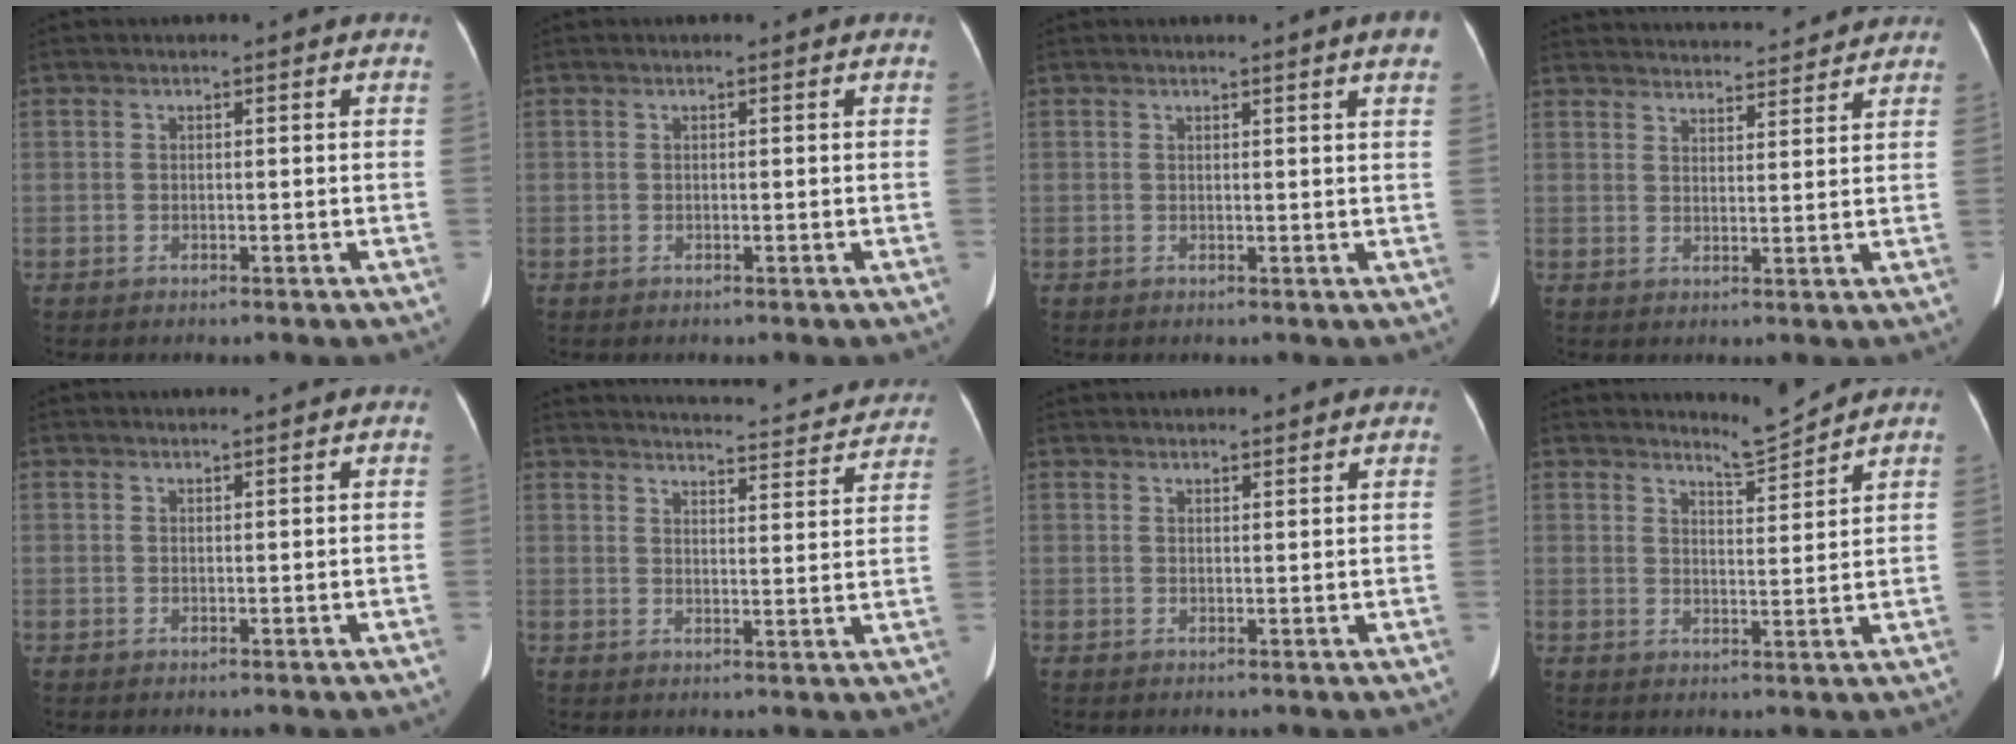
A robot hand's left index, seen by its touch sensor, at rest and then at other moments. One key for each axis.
{"total": 0.0}
{"total": 3.8, "fx": 2.7, "fy": -0.2, "fz": 2.7, "tx": -0.029, "ty": -0.010, "tz": 0.020}
{"total": 16.5, "fx": 15.9, "fy": 2.1, "fz": 4.0, "tx": -0.057, "ty": 0.017, "tz": 0.218}
{"total": 2.3, "fx": 2.2, "fy": -0.1, "fz": 0.8, "tx": -0.009, "ty": 0.002, "tz": 0.027}
{"total": 21.7, "fx": 20.7, "fy": 3.0, "fz": 5.7, "tx": -0.074, "ty": -0.040, "tz": 0.245}
{"total": 8.0, "fx": 7.4, "fy": 1.3, "fz": 2.7, "tx": -0.027, "ty": 0.024, "tz": 0.088}
{"total": 3.6, "fx": 3.4, "fy": -1.1, "fz": -0.3, "tx": -0.003, "ty": -0.029, "tz": 0.062}